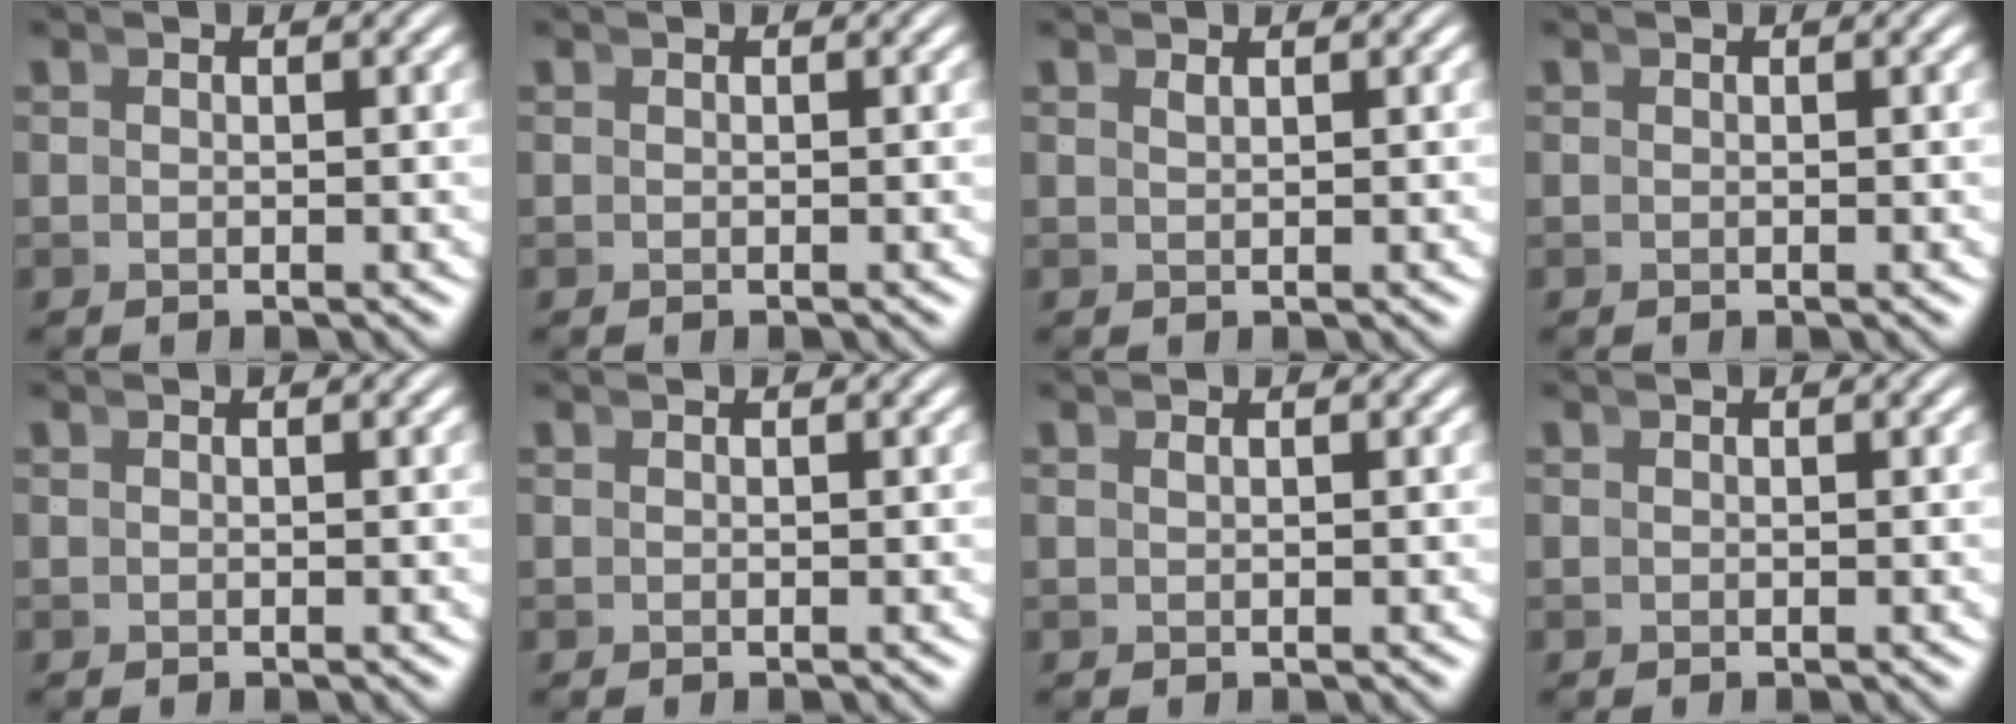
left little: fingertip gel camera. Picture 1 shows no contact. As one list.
[{"total": 0.0}, {"total": 1.0, "force": [0.4, -1.0, 0.0], "torque": [0.010, 0.000, 0.012]}, {"total": 0.0}, {"total": 0.0}, {"total": 0.0}, {"total": 0.6, "force": [0.1, -0.6, 0.0], "torque": [0.002, -0.002, 0.006]}, {"total": 0.0}]